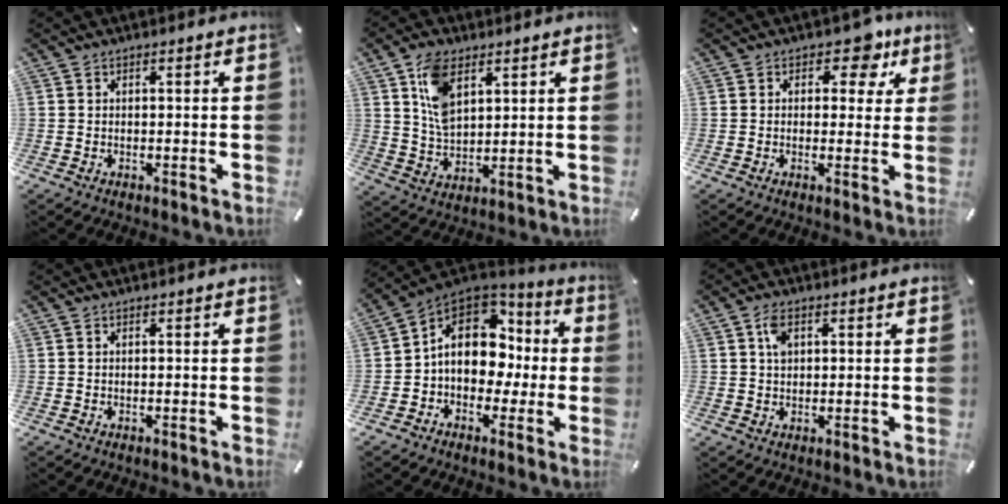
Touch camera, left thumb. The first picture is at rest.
{"total": 9.5, "force": [4.5, 5.7, 6.2], "torque": [-0.125, -0.004, 0.083]}
{"total": 7.1, "force": [3.5, 4.6, 4.1], "torque": [-0.030, -0.020, 0.050]}
{"total": 0.0}
{"total": 13.7, "force": [1.3, 11.0, 8.0], "torque": [-0.139, -0.001, 0.029]}
{"total": 3.7, "force": [1.2, 2.5, 2.5], "torque": [-0.040, 0.001, 0.016]}